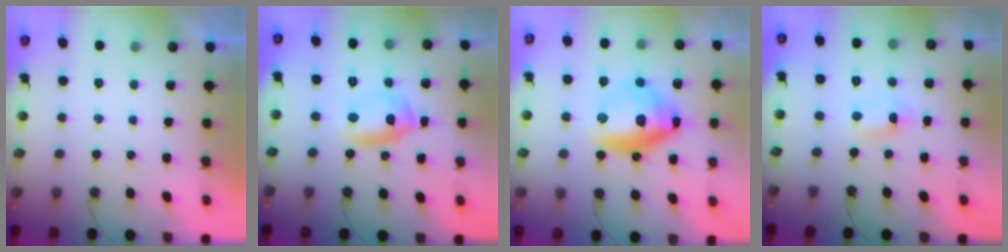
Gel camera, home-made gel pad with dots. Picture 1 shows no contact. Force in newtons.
{"total": 11.5, "press": 8.9, "slide": 7.3}
{"total": 15.9, "press": 15.7, "slide": 2.4}
{"total": 1.2, "press": 1.0, "slide": 0.8}